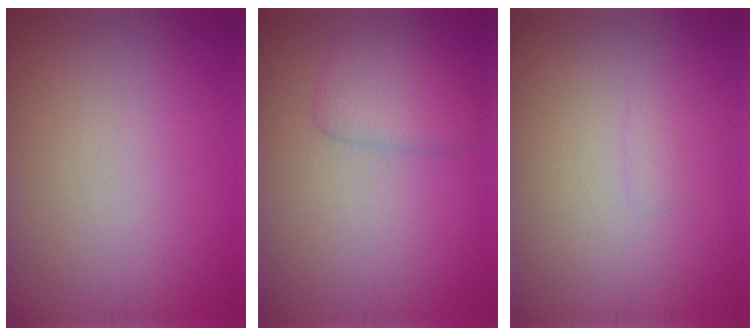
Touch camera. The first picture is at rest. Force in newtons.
{"total": 2.6, "press": 2.6, "slide": 0.1}
{"total": 0.5, "press": 0.5, "slide": 0.1}